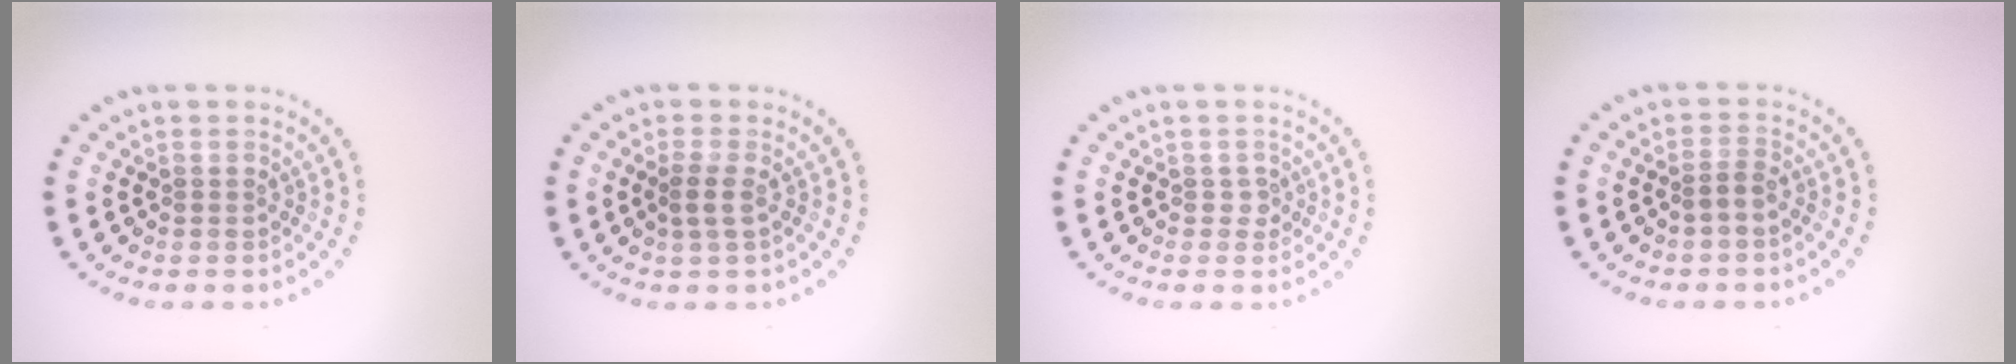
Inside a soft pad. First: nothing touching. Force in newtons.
{"total": 1.5, "press": 1.3, "slide": 0.8}
{"total": 0.9, "press": 0.7, "slide": 0.7}
{"total": 1.3, "press": 1.0, "slide": 0.8}